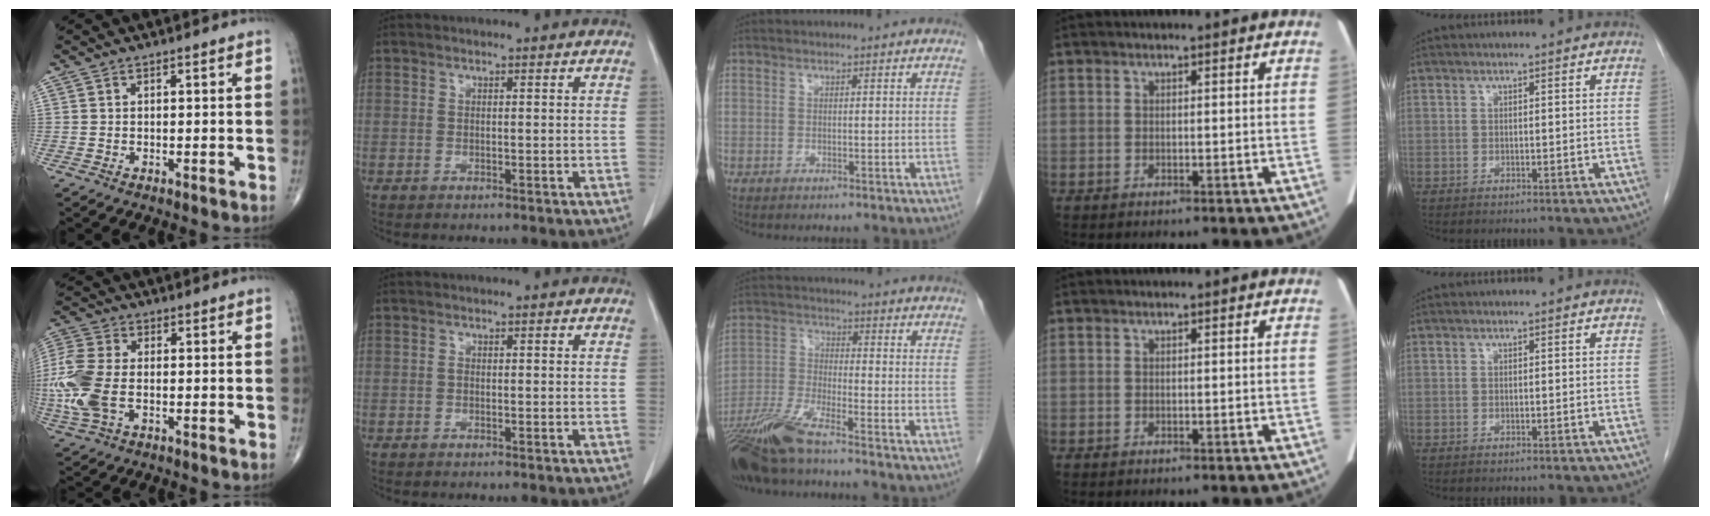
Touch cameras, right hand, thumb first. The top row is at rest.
{"thumb": {"total": 13.7, "force": [-2.2, 7.9, 11.0], "torque": [-0.289, 0.002, -0.042]}, "index": {"total": 0.6, "force": [0.0, 0.3, 0.5], "torque": [-0.008, 0.002, 0.000]}, "middle": {"total": 10.5, "force": [-8.4, 0.5, 6.2], "torque": [-0.131, -0.025, -0.161]}}